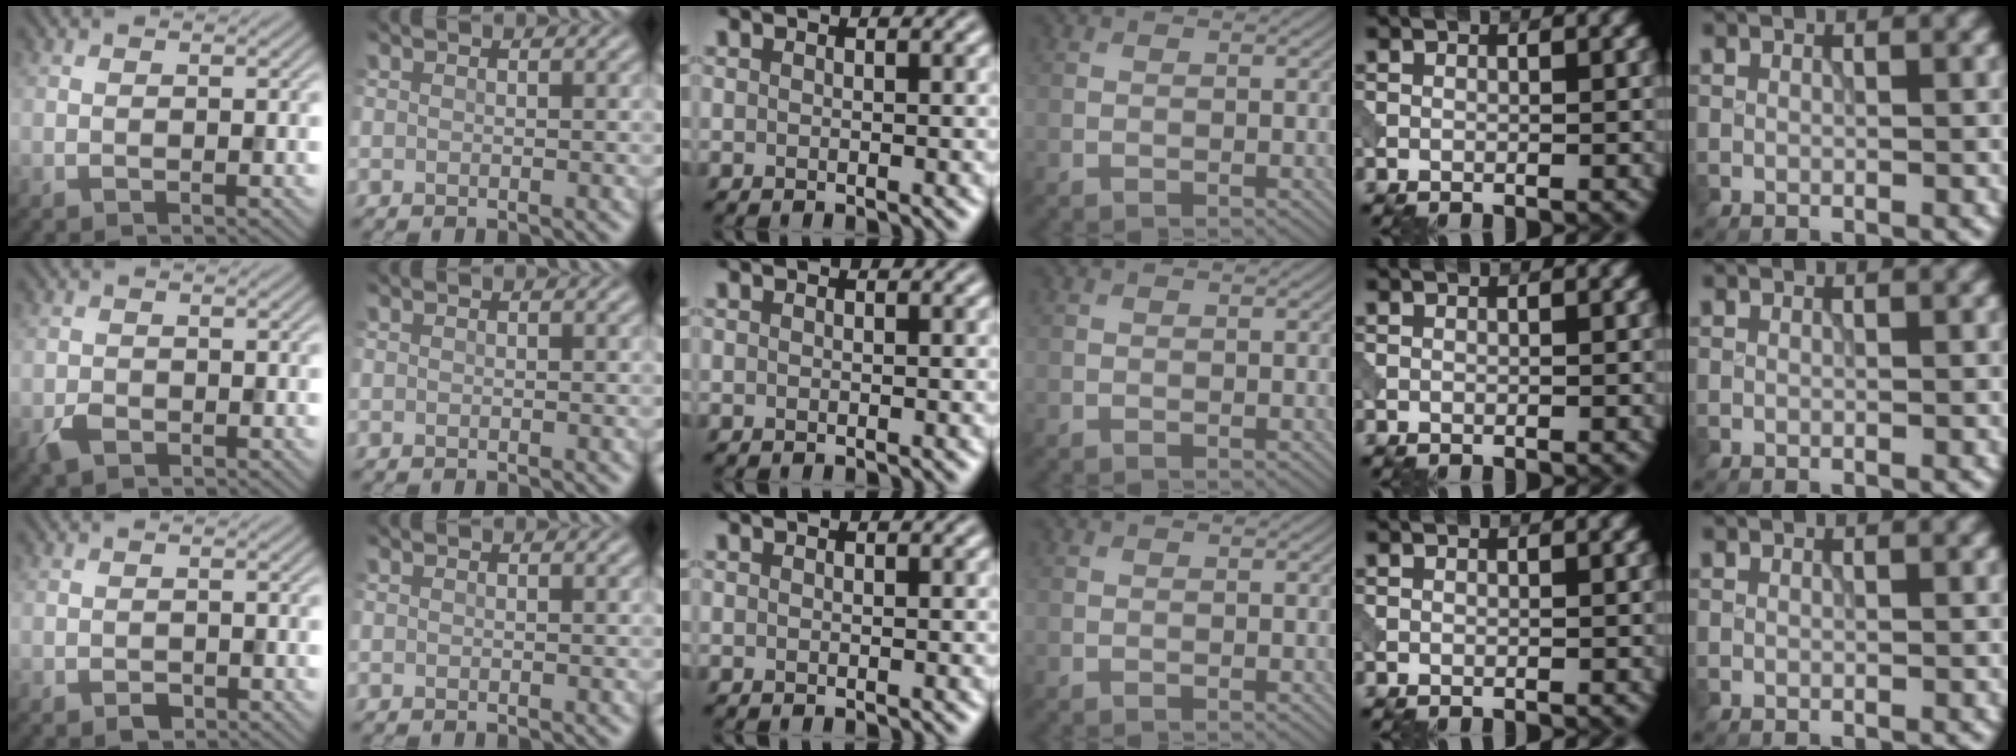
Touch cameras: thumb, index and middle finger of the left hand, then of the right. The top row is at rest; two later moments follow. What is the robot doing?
{"motion": "open", "object": "sandwich press"}